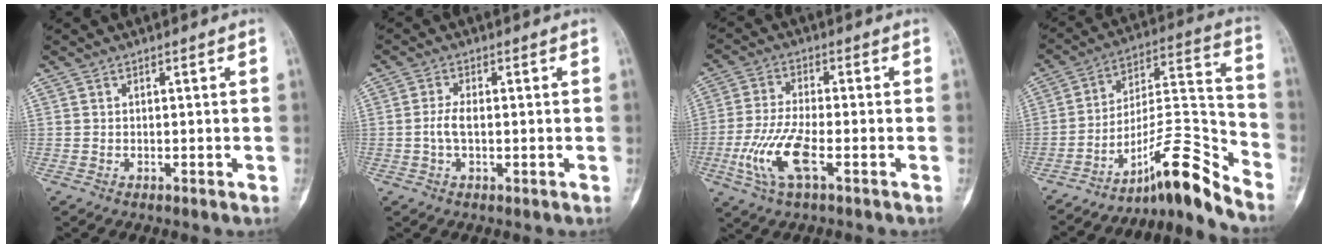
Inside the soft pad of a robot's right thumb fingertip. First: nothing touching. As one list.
[{"total": 3.0, "force": [-0.4, 1.2, 2.7], "torque": [-0.063, 0.003, -0.011]}, {"total": 10.0, "force": [-3.6, 3.1, 8.8], "torque": [-0.208, 0.007, -0.071]}, {"total": 13.2, "force": [-10.8, 1.8, 7.4], "torque": [-0.109, 0.126, -0.180]}]